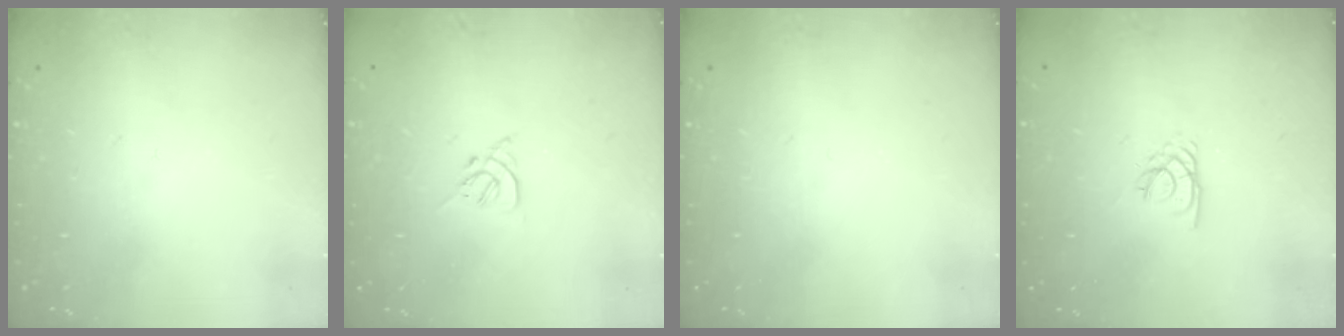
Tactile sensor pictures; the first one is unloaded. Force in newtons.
{"total": 2.7, "press": 2.6, "slide": 0.7}
{"total": 0.0}
{"total": 2.2, "press": 2.2, "slide": 0.3}